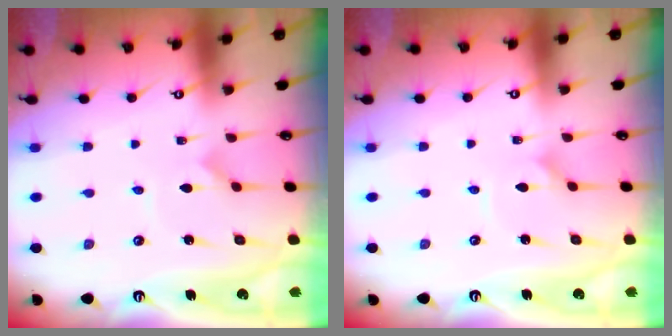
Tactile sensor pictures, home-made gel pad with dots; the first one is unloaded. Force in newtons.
{"total": 1.0, "press": 1.0, "slide": 0.2}